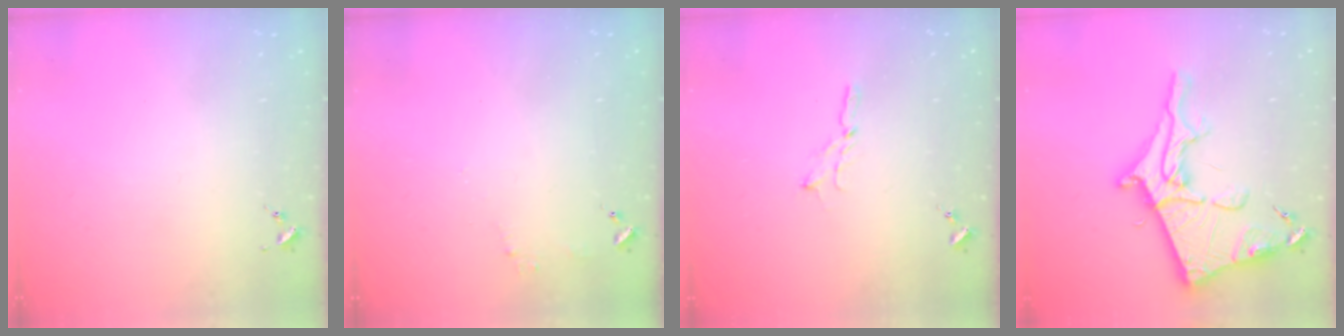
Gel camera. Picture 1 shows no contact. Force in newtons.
{"total": 4.8, "press": 4.8, "slide": 0.4}
{"total": 3.5, "press": 3.5, "slide": 0.1}
{"total": 19.1, "press": 19.1, "slide": 1.4}